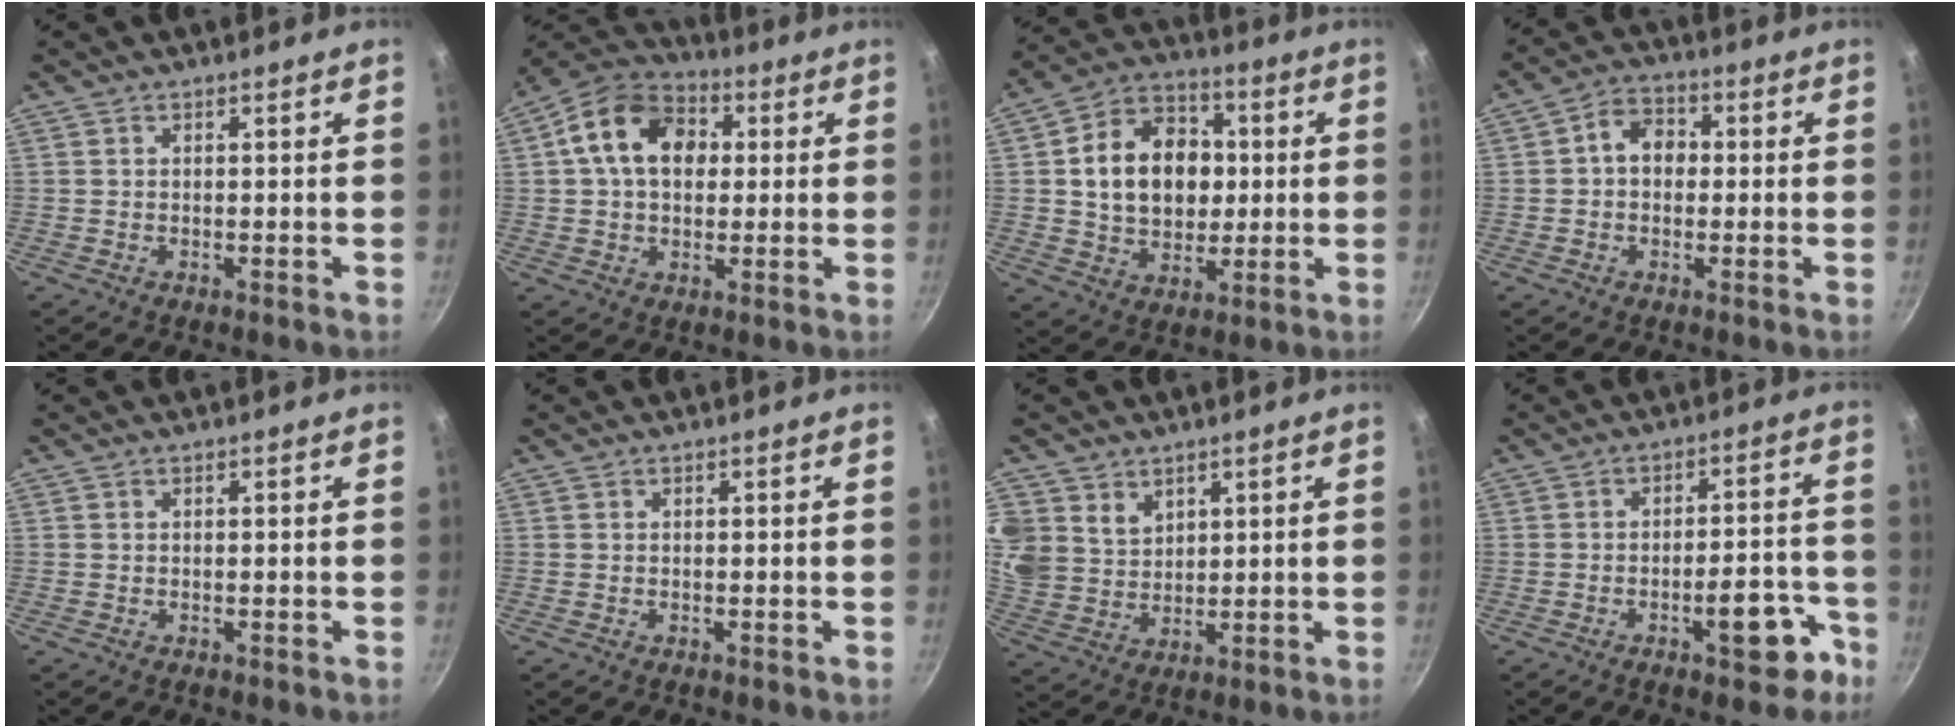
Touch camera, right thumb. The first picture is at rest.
{"total": 14.6, "force": [2.9, 10.6, 9.6], "torque": [-0.133, 0.023, 0.030]}
{"total": 16.6, "force": [1.6, 12.7, 10.6], "torque": [-0.136, 0.019, 0.023]}
{"total": 6.3, "force": [0.3, 5.0, 3.9], "torque": [-0.034, 0.017, -0.007]}
{"total": 0.0}
{"total": 0.0}
{"total": 12.4, "force": [6.0, 9.8, 4.8], "torque": [-0.100, -0.010, 0.132]}
{"total": 9.5, "force": [-5.0, 3.7, 7.2], "torque": [-0.061, 0.046, -0.059]}